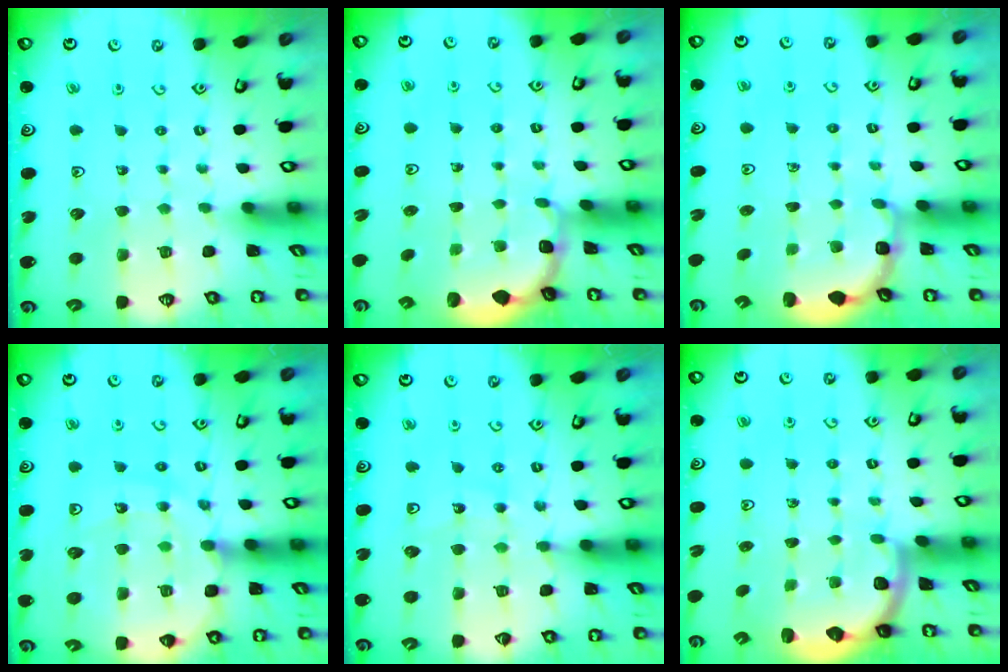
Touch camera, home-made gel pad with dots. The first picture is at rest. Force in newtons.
{"total": 1.8, "press": 1.6, "slide": 0.7}
{"total": 3.0, "press": 2.3, "slide": 1.8}
{"total": 15.6, "press": 15.4, "slide": 2.7}
{"total": 12.7, "press": 12.3, "slide": 3.4}
{"total": 2.1, "press": 1.9, "slide": 0.8}